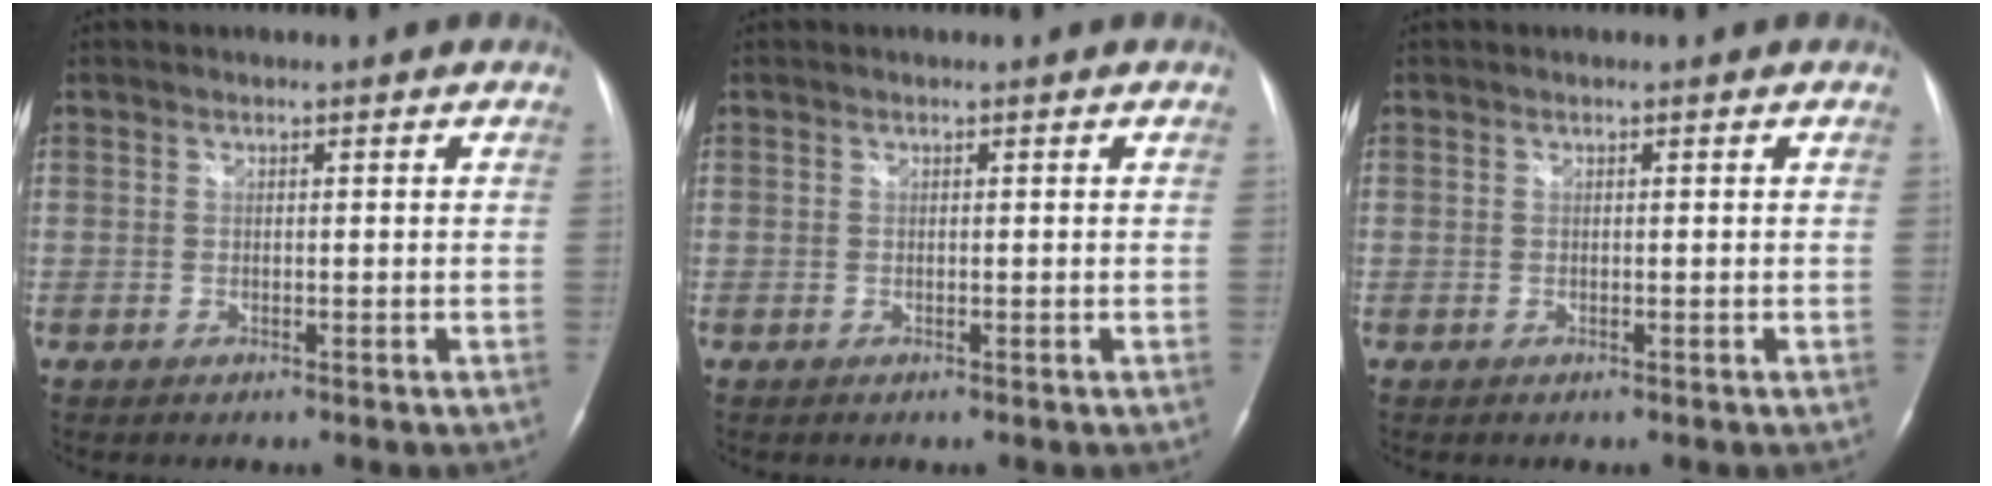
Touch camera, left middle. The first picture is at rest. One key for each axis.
{"total": 0.0}
{"total": 0.0}